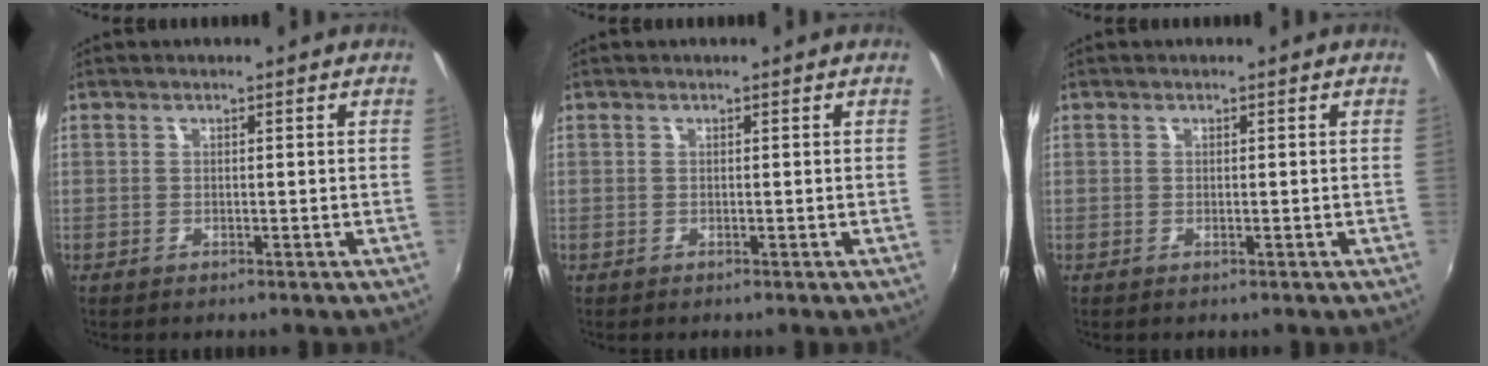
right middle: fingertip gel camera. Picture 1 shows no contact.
{"total": 0.0}
{"total": 0.0}